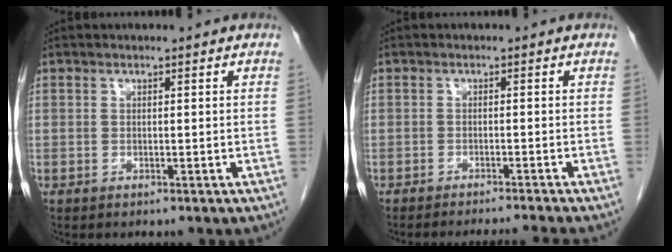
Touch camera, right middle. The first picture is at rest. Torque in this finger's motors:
{"motor_torque": [0.06, -0.04, 0.01, 0.00]}